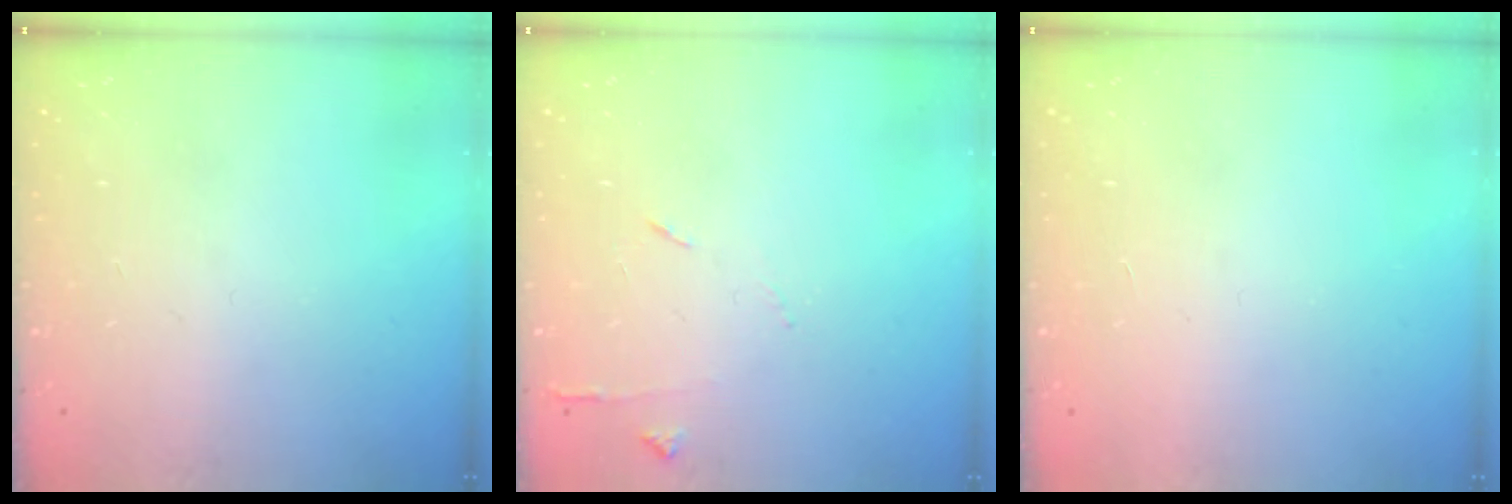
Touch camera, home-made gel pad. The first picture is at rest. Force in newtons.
{"total": 6.2, "press": 6.1, "slide": 0.8}
{"total": 1.7, "press": 1.7, "slide": 0.1}